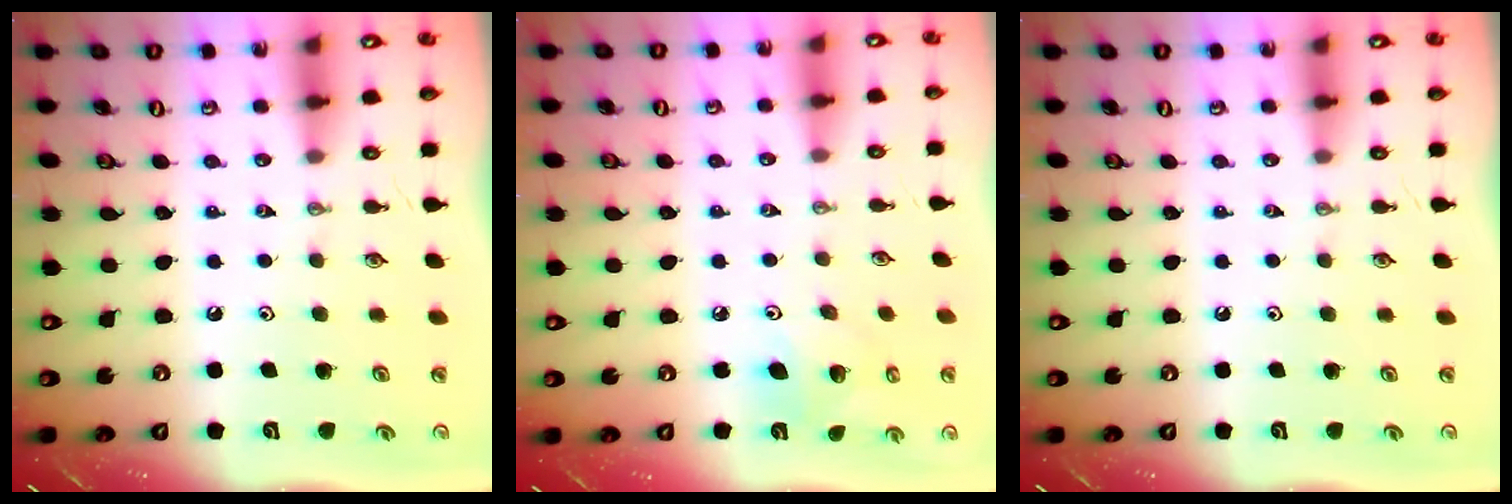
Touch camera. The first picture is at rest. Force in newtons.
{"total": 8.0, "press": 7.8, "slide": 1.7}
{"total": 0.0}